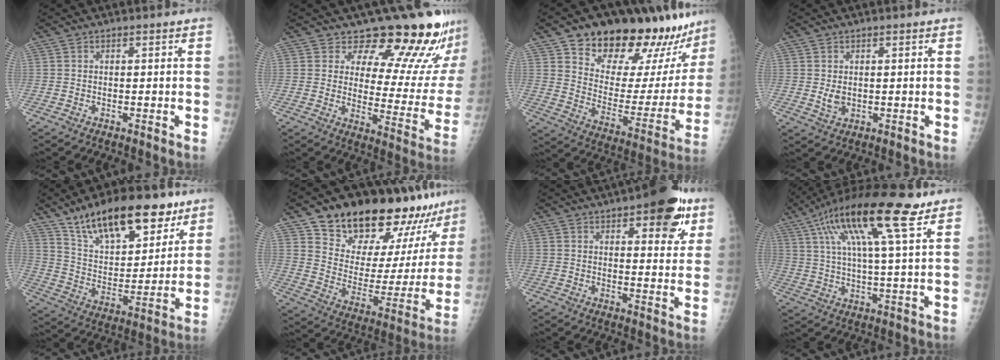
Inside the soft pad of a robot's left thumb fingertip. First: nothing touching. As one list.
[{"total": 18.6, "force": [15.9, 6.3, 7.3], "torque": [-0.041, -0.128, 0.190]}, {"total": 26.5, "force": [20.0, 10.4, 13.8], "torque": [-0.160, -0.095, 0.290]}, {"total": 2.6, "force": [0.4, 1.9, 1.7], "torque": [-0.024, -0.008, 0.014]}, {"total": 22.5, "force": [15.0, 9.8, 13.7], "torque": [-0.177, -0.051, 0.254]}, {"total": 25.0, "force": [20.6, 10.0, 10.2], "torque": [-0.110, -0.109, 0.300]}, {"total": 13.7, "force": [7.2, 5.3, 10.4], "torque": [-0.093, -0.025, 0.089]}, {"total": 19.9, "force": [10.1, 4.3, 16.6], "torque": [-0.294, 0.003, 0.169]}]